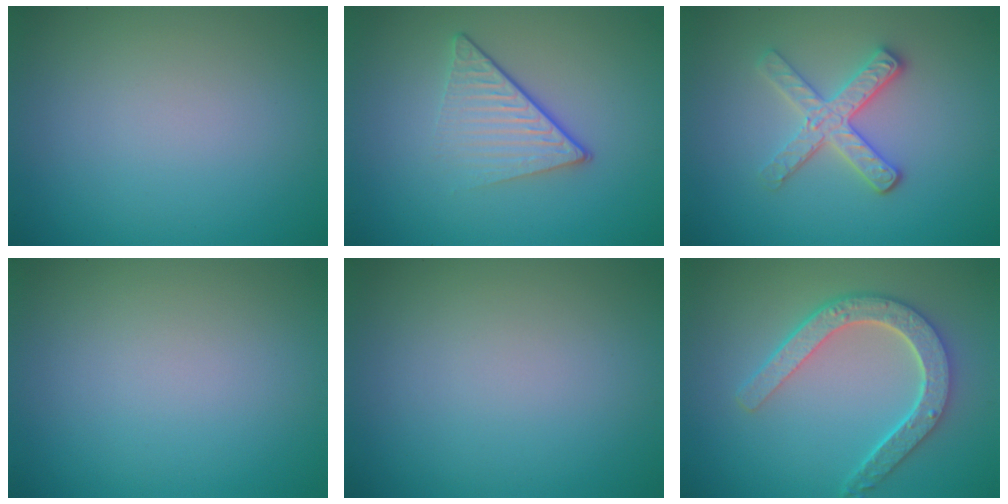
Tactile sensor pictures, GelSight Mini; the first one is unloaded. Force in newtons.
{"total": 4.3, "press": 2.7, "slide": 3.4}
{"total": 3.4, "press": 3.0, "slide": 1.6}
{"total": 0.0}
{"total": 0.0}
{"total": 4.8, "press": 3.8, "slide": 2.9}